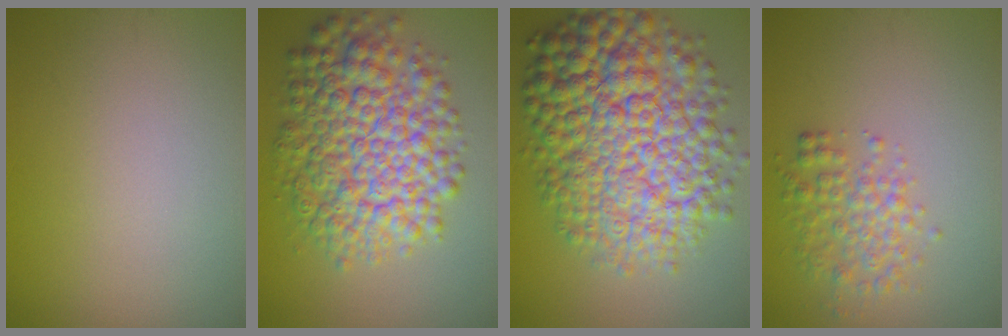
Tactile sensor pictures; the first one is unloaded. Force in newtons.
{"total": 9.5, "press": 9.5, "slide": 0.2}
{"total": 13.0, "press": 13.0, "slide": 0.3}
{"total": 3.0, "press": 3.0, "slide": 0.1}